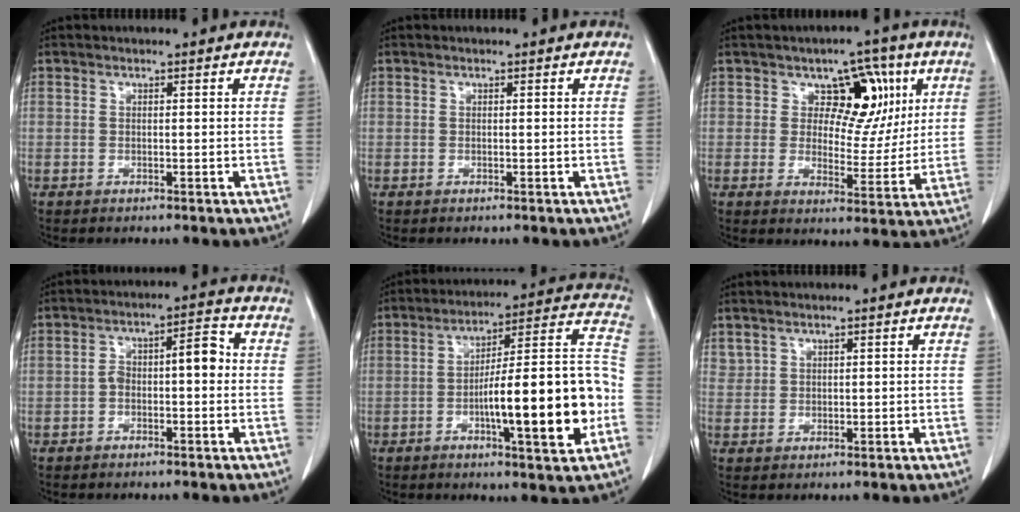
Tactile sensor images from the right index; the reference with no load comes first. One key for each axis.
{"total": 0.0}
{"total": 8.5, "fx": 3.5, "fy": 5.8, "fz": 5.2, "tx": -0.048, "ty": 0.012, "tz": 0.052}
{"total": 5.7, "fx": -0.4, "fy": 2.1, "fz": 5.3, "tx": -0.084, "ty": 0.036, "tz": -0.008}
{"total": 19.0, "fx": -4.7, "fy": 2.3, "fz": 18.2, "tx": -0.250, "ty": 0.023, "tz": -0.066}
{"total": 1.6, "fx": 1.3, "fy": 1.0, "fz": 0.3, "tx": 0.000, "ty": 0.005, "tz": 0.029}